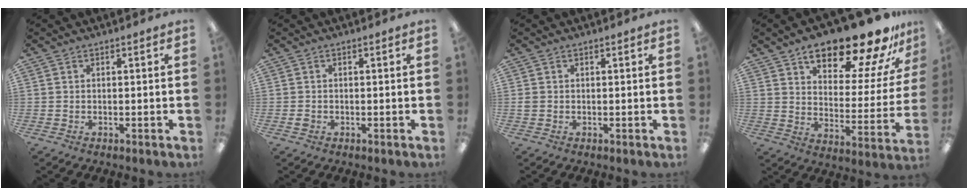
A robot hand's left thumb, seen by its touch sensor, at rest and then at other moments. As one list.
[{"total": 0.9, "force": [-0.2, 0.8, 0.3], "torque": [-0.005, 0.003, -0.006]}, {"total": 0.7, "force": [0.1, 0.7, 0.2], "torque": [-0.004, 0.005, 0.000]}, {"total": 22.5, "force": [16.8, 7.4, 12.9], "torque": [-0.184, -0.113, 0.275]}]